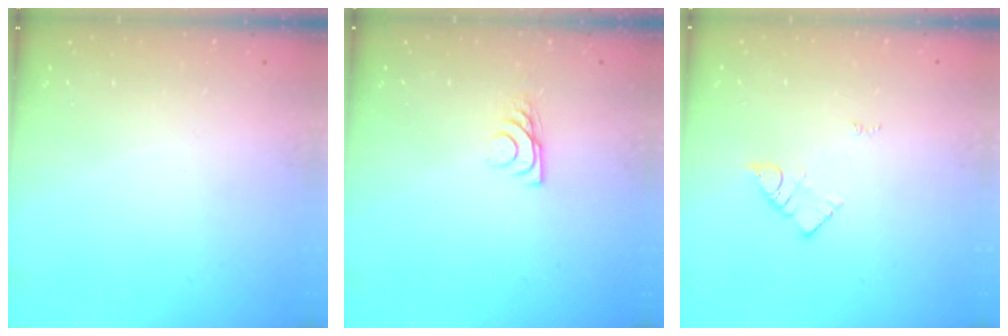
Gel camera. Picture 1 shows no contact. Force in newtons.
{"total": 6.8, "press": 6.8, "slide": 0.6}
{"total": 3.1, "press": 3.1, "slide": 0.2}